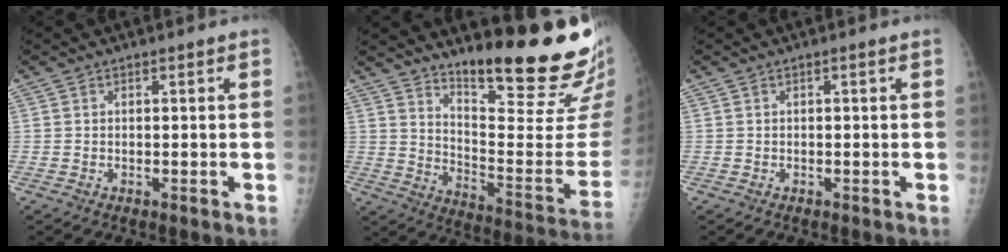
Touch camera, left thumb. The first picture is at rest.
{"total": 22.0, "force": [17.9, 2.7, 12.5], "torque": [-0.159, -0.158, 0.262]}
{"total": 0.0}